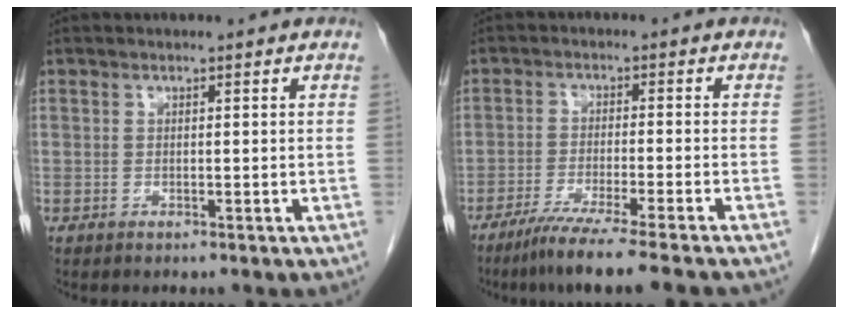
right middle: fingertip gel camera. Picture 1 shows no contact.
{"total": 10.4, "force": [-8.2, -1.1, 6.2], "torque": [-0.087, -0.032, -0.130]}